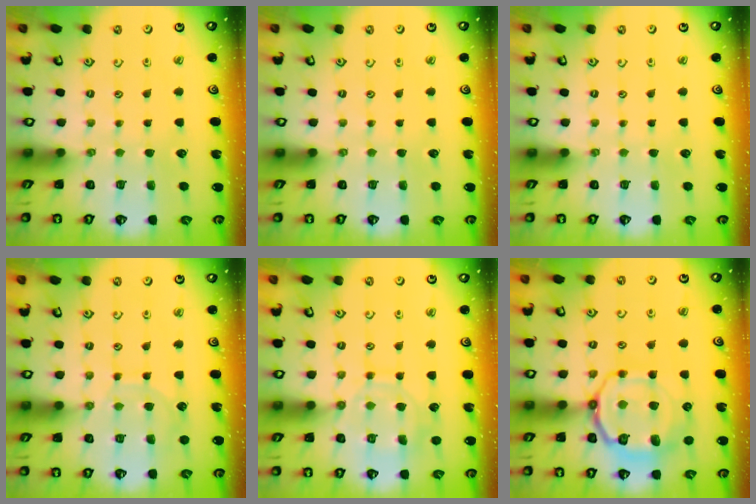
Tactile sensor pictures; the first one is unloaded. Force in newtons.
{"total": 0.0}
{"total": 0.0}
{"total": 7.3, "press": 7.3, "slide": 0.6}
{"total": 11.3, "press": 11.3, "slide": 0.8}
{"total": 14.2, "press": 14.1, "slide": 1.6}